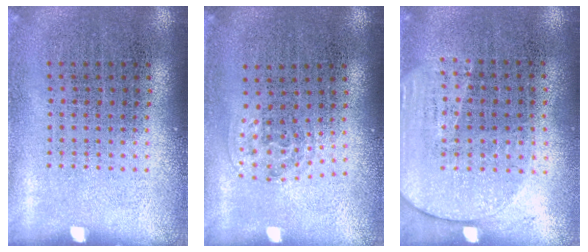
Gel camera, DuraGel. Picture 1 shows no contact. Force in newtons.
{"total": 1.1, "press": 0.7, "slide": 0.8}
{"total": 1.6, "press": 1.4, "slide": 0.8}